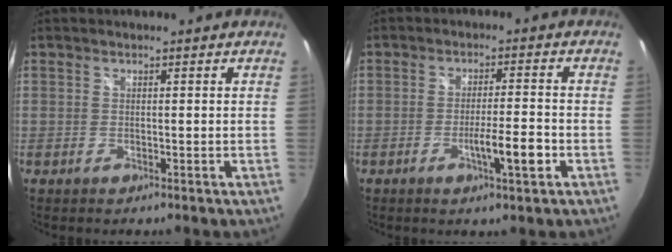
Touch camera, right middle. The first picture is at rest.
{"total": 5.9, "force": [-2.5, 0.2, 5.3], "torque": [-0.092, -0.009, -0.039]}